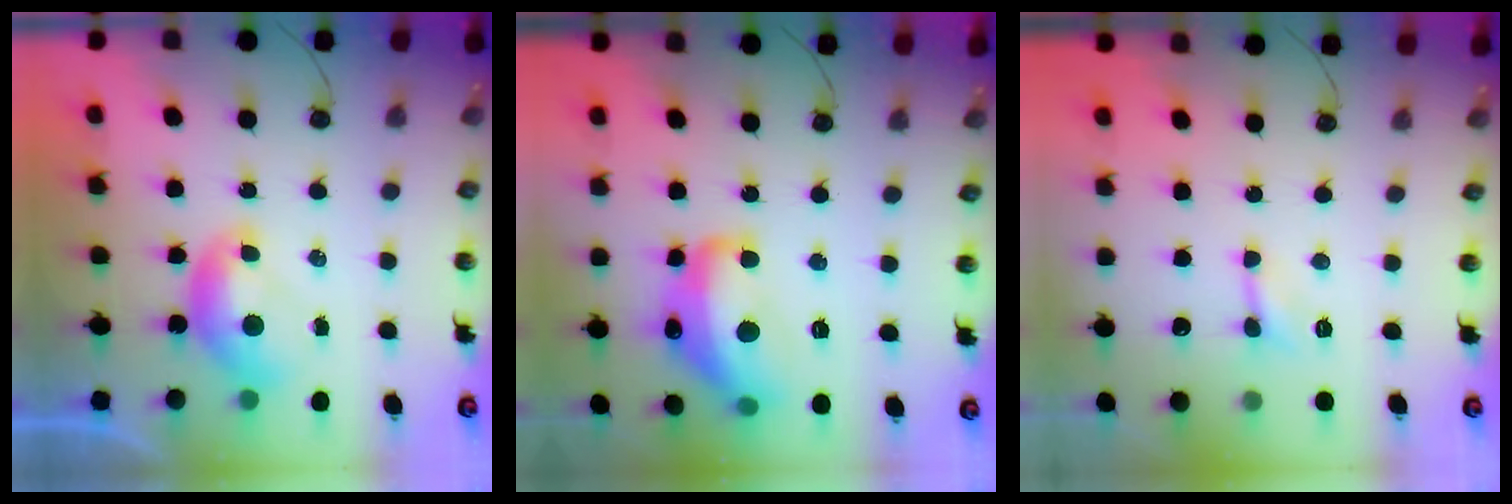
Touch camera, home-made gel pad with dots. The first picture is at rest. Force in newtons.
{"total": 12.8, "press": 12.7, "slide": 1.0}
{"total": 2.2, "press": 2.1, "slide": 0.5}